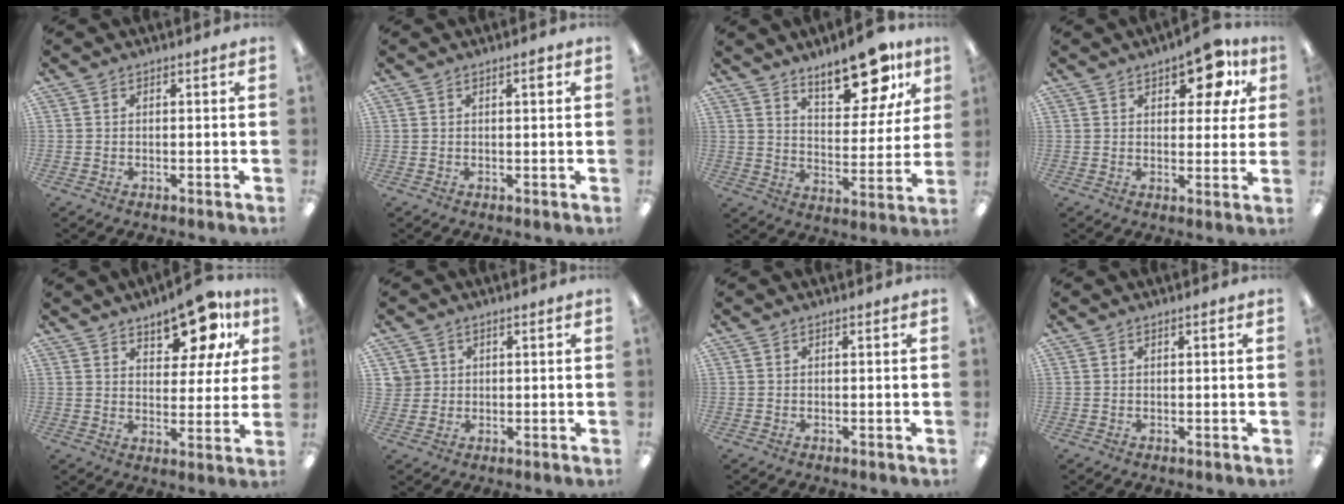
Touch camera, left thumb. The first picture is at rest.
{"total": 1.6, "force": [0.8, 0.4, 1.3], "torque": [-0.019, 0.000, 0.011]}
{"total": 16.2, "force": [11.6, 6.6, 9.2], "torque": [-0.114, -0.070, 0.194]}
{"total": 10.3, "force": [5.6, 5.1, 7.0], "torque": [-0.074, -0.022, 0.091]}
{"total": 13.1, "force": [9.0, 5.9, 7.4], "torque": [-0.090, -0.049, 0.154]}
{"total": 3.1, "force": [1.0, 2.9, 0.0], "torque": [-0.011, 0.006, 0.019]}
{"total": 0.0}
{"total": 0.6, "force": [0.4, 0.1, 0.5], "torque": [-0.010, 0.001, 0.006]}